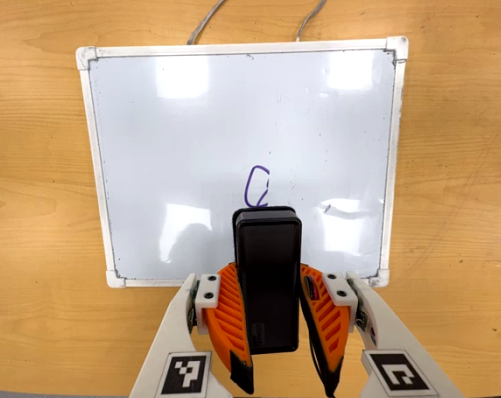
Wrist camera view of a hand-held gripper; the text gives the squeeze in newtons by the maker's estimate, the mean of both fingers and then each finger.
{"total": 6.5, "left": 5.9, "right": 7.1}